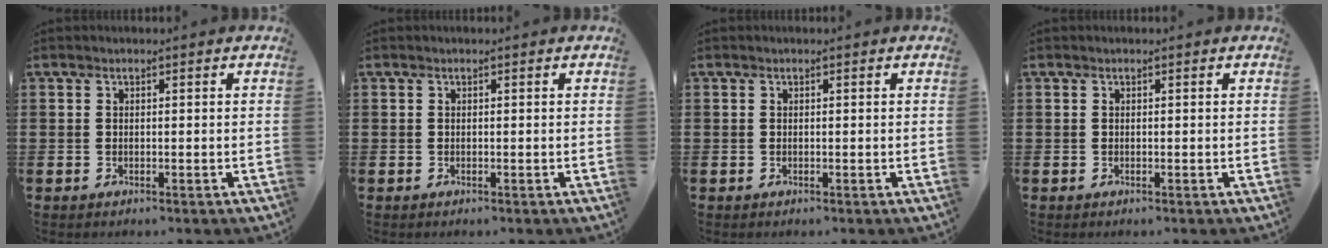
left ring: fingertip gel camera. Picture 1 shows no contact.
{"total": 0.0}
{"total": 0.0}
{"total": 0.0}